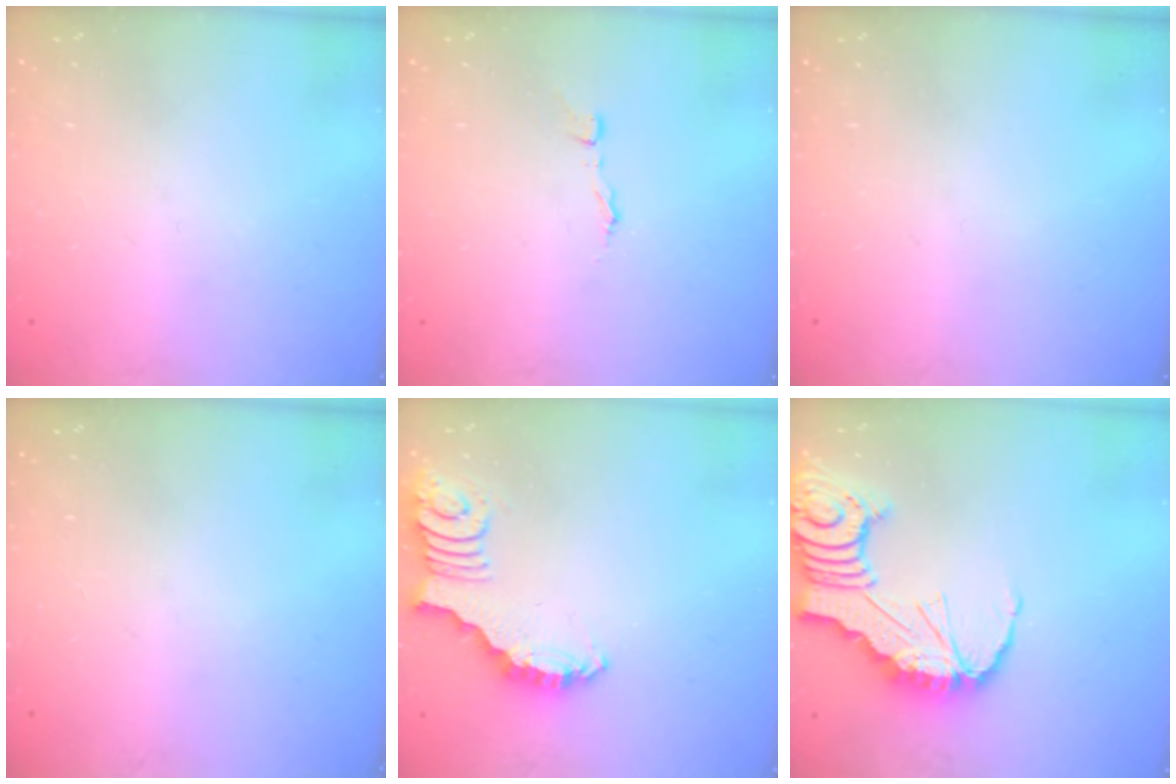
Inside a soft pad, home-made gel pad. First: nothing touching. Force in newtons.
{"total": 1.7, "press": 1.7, "slide": 0.1}
{"total": 0.0}
{"total": 0.0}
{"total": 2.5, "press": 2.5, "slide": 0.5}
{"total": 15.4, "press": 15.3, "slide": 1.7}